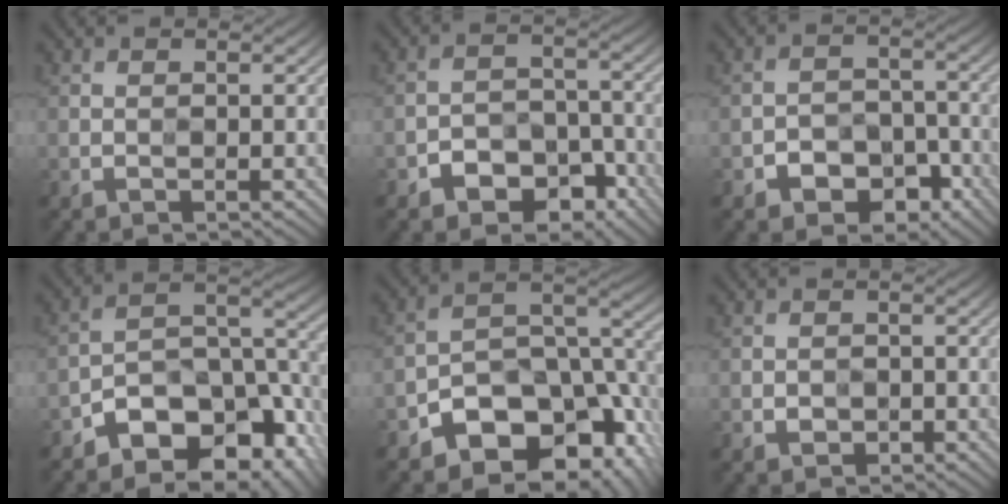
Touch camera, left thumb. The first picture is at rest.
{"total": 6.6, "force": [-4.1, 4.1, 3.1], "torque": [-0.043, -0.003, -0.076]}
{"total": 5.6, "force": [-3.3, 3.6, 2.7], "torque": [-0.036, 0.001, -0.061]}
{"total": 12.1, "force": [-7.7, 6.2, 7.0], "torque": [-0.102, -0.002, -0.137]}
{"total": 12.8, "force": [-7.2, 7.4, 7.6], "torque": [-0.113, -0.013, -0.126]}
{"total": 1.2, "force": [-0.5, 1.0, 0.6], "torque": [-0.008, -0.003, -0.010]}